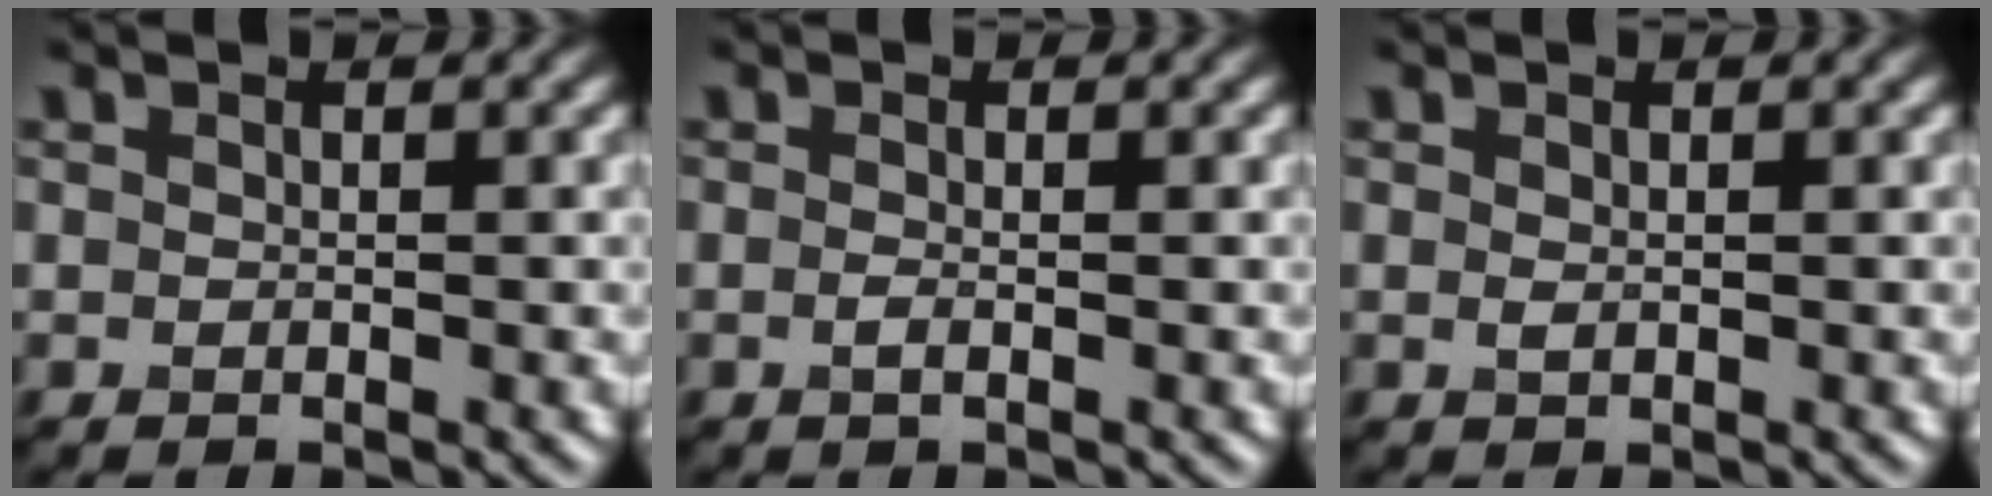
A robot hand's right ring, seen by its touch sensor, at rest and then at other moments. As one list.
[{"total": 0.8, "force": [-0.3, 0.1, 0.7], "torque": [-0.021, -0.002, -0.006]}, {"total": 0.5, "force": [0.0, 0.3, 0.5], "torque": [-0.013, 0.000, 0.003]}]